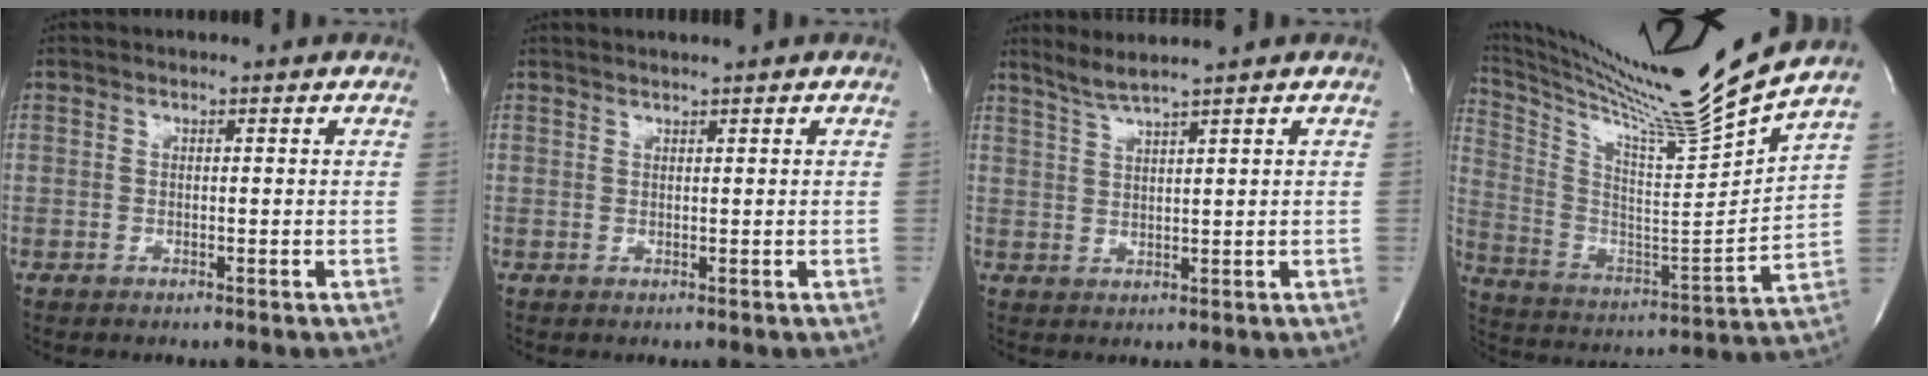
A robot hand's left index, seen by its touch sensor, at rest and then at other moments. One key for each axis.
{"total": 1.4, "fx": 1.3, "fy": -0.3, "fz": 0.6, "tx": -0.007, "ty": 0.004, "tz": 0.024}
{"total": 3.9, "fx": 3.2, "fy": -1.3, "fz": 1.7, "tx": -0.039, "ty": -0.004, "tz": 0.070}
{"total": 21.8, "fx": 18.6, "fy": -3.7, "fz": 10.6, "tx": -0.202, "ty": -0.079, "tz": 0.300}